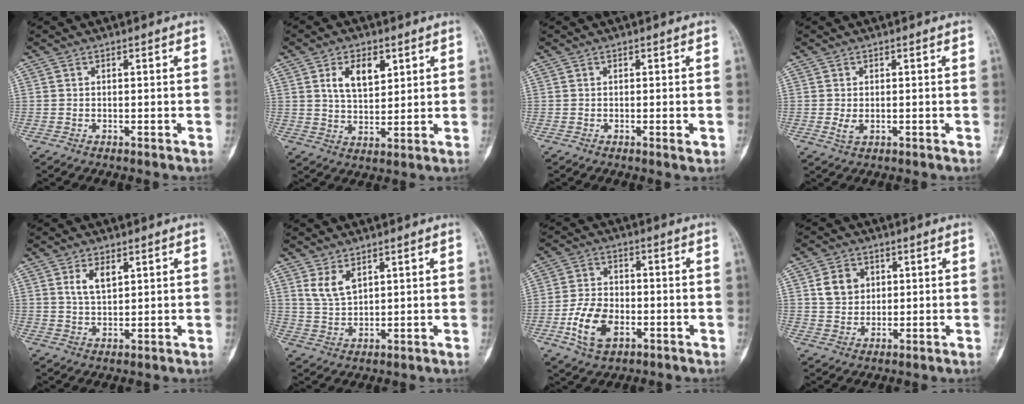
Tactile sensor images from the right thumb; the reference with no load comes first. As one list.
[{"total": 7.9, "force": [3.3, 4.5, 5.6], "torque": [-0.078, -0.017, 0.062]}, {"total": 1.4, "force": [-0.3, 0.4, 1.3], "torque": [-0.015, -0.003, -0.004]}, {"total": 1.8, "force": [-0.1, 1.1, 1.4], "torque": [-0.032, -0.006, 0.000]}, {"total": 4.6, "force": [2.1, 2.3, 3.3], "torque": [-0.056, -0.009, 0.041]}, {"total": 4.8, "force": [2.6, 2.6, 3.1], "torque": [-0.053, -0.017, 0.060]}, {"total": 10.7, "force": [-3.5, 6.6, 7.6], "torque": [-0.133, 0.011, -0.060]}, {"total": 6.3, "force": [1.9, 5.3, 2.9], "torque": [-0.028, -0.007, 0.035]}]